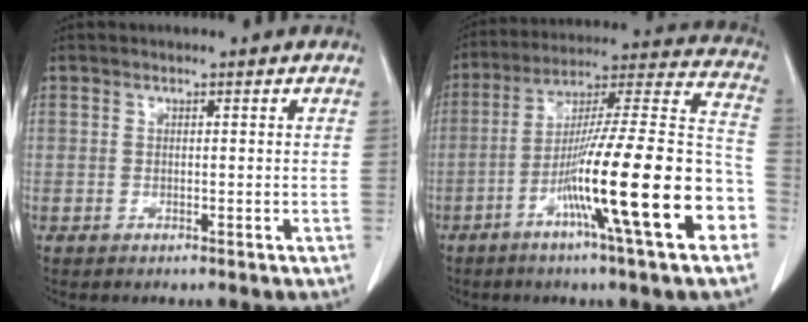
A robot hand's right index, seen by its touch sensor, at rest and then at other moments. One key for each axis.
{"total": 23.4, "fx": -8.7, "fy": 0.5, "fz": 21.7, "tx": -0.298, "ty": -0.008, "tz": -0.149}